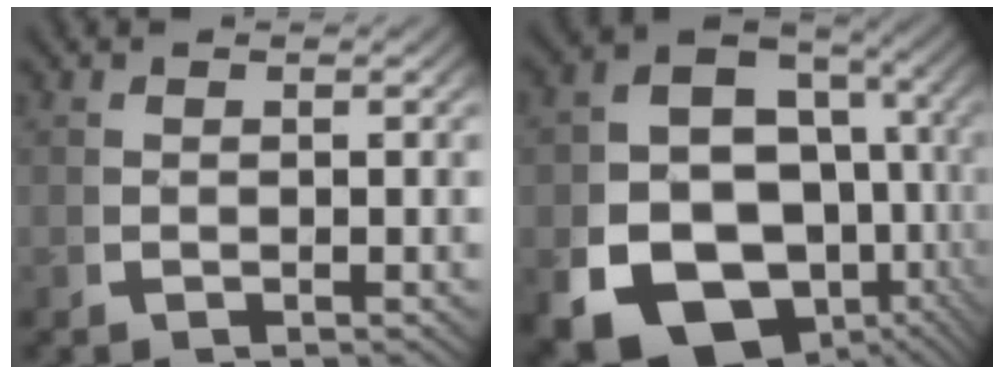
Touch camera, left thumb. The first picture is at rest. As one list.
[{"total": 20.4, "force": [-5.4, 15.6, 12.0], "torque": [-0.264, -0.076, -0.074]}]